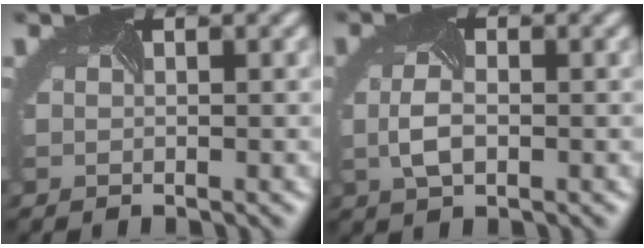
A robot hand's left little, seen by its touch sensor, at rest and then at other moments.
{"total": 2.5, "force": [-0.3, 1.2, 2.2], "torque": [-0.058, -0.004, -0.005]}